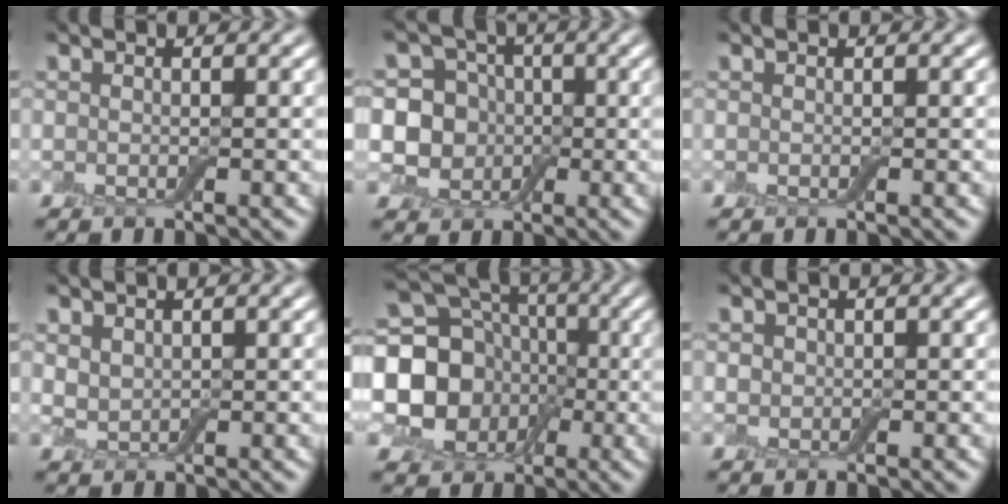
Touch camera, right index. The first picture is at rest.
{"total": 7.9, "force": [0.2, 7.3, 2.9], "torque": [-0.045, 0.028, -0.030]}
{"total": 0.0}
{"total": 1.5, "force": [0.8, 1.1, 0.7], "torque": [-0.015, -0.001, 0.019]}
{"total": 13.4, "force": [-0.3, 11.8, 6.4], "torque": [-0.129, 0.008, -0.037]}
{"total": 0.8, "force": [0.1, 0.8, 0.2], "torque": [0.000, 0.000, -0.002]}